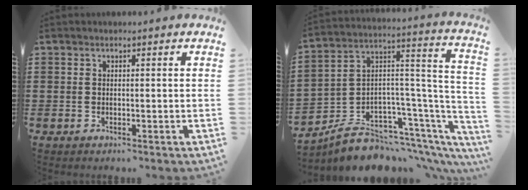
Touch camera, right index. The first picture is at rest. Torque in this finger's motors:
{"motor_torque": [-2.14, 0.00, -0.88, -0.21]}